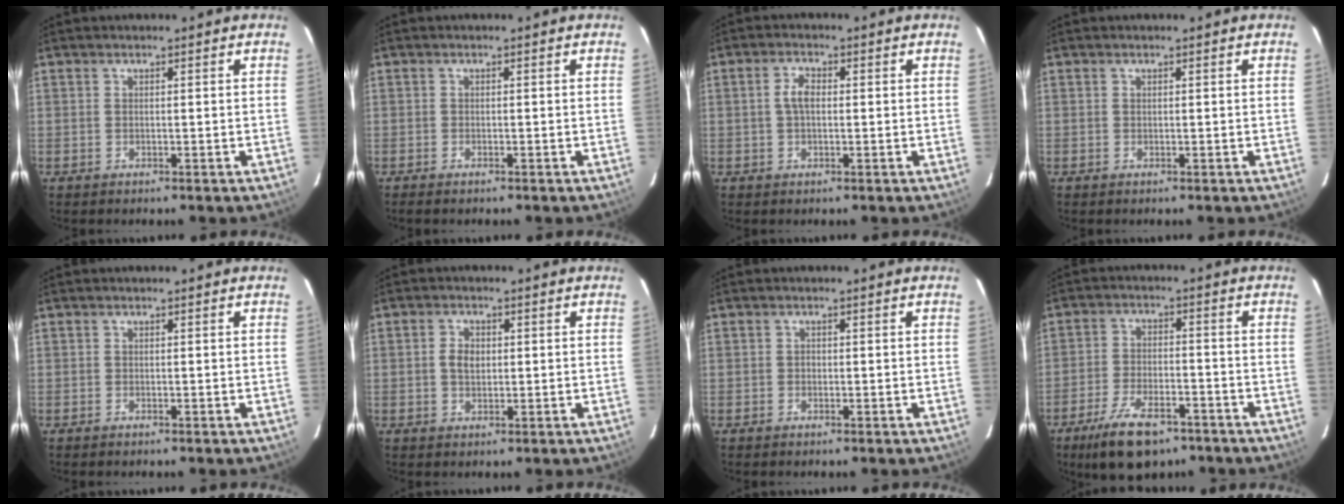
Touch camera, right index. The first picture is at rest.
{"total": 1.0, "force": [-0.9, 0.1, 0.5], "torque": [-0.014, -0.003, -0.018]}
{"total": 3.0, "force": [0.1, 1.4, 2.6], "torque": [-0.053, 0.008, 0.003]}
{"total": 0.0}
{"total": 0.0}
{"total": 3.1, "force": [0.2, 2.1, 2.2], "torque": [-0.041, 0.006, 0.004]}
{"total": 0.6, "force": [-0.2, 0.6, 0.1], "torque": [-0.001, 0.001, -0.005]}
{"total": 12.0, "force": [-8.2, 4.9, 7.2], "torque": [-0.162, -0.014, -0.139]}